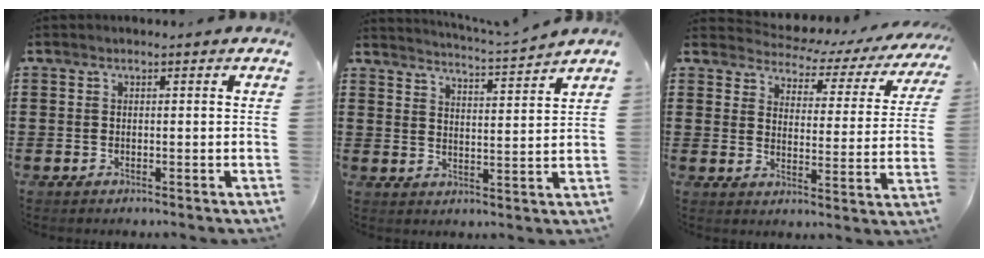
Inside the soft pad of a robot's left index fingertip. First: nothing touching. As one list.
[{"total": 3.5, "force": [3.3, -1.0, 0.7], "torque": [-0.028, -0.028, 0.052]}, {"total": 3.0, "force": [2.8, 0.9, 0.5], "torque": [-0.024, -0.028, 0.038]}]